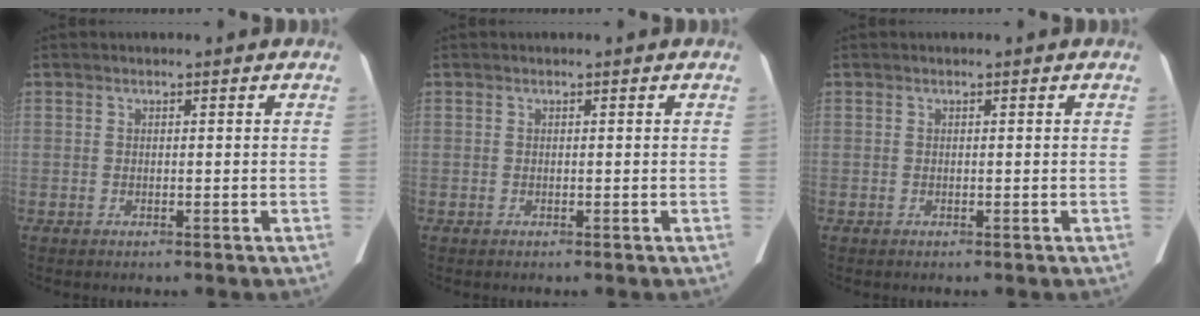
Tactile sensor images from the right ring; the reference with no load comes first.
{"total": 0.0}
{"total": 0.0}